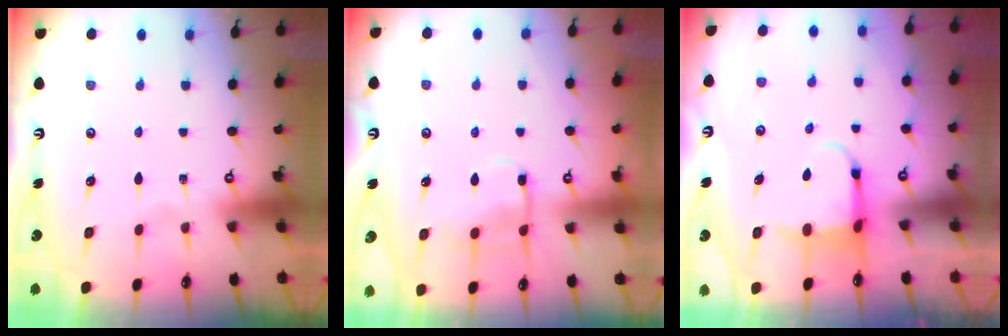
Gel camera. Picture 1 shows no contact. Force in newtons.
{"total": 8.8, "press": 8.7, "slide": 0.7}
{"total": 4.0, "press": 3.8, "slide": 1.0}